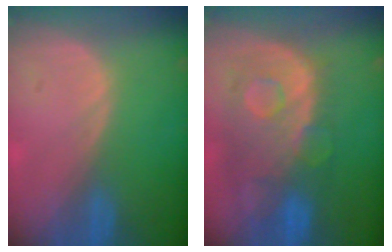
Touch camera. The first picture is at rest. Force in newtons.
{"total": 11.2, "press": 9.7, "slide": 5.5}